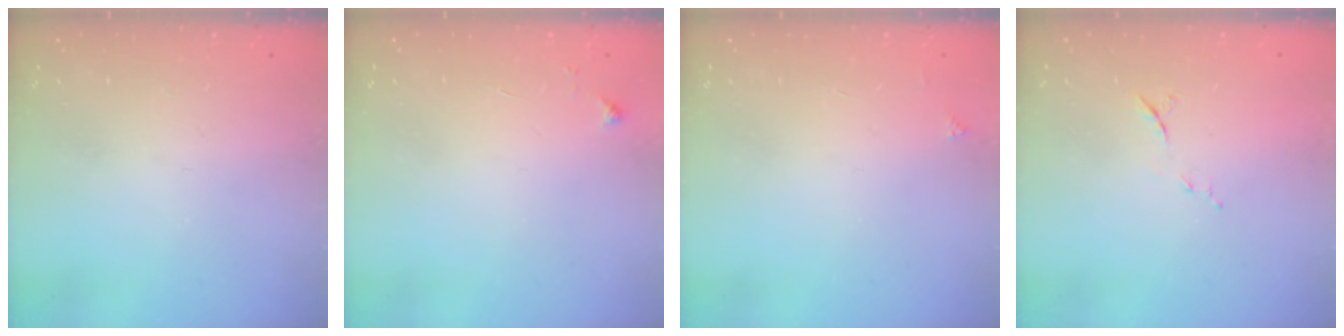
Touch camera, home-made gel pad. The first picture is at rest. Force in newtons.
{"total": 3.9, "press": 3.8, "slide": 0.6}
{"total": 2.0, "press": 2.0, "slide": 0.3}
{"total": 6.4, "press": 6.3, "slide": 1.3}